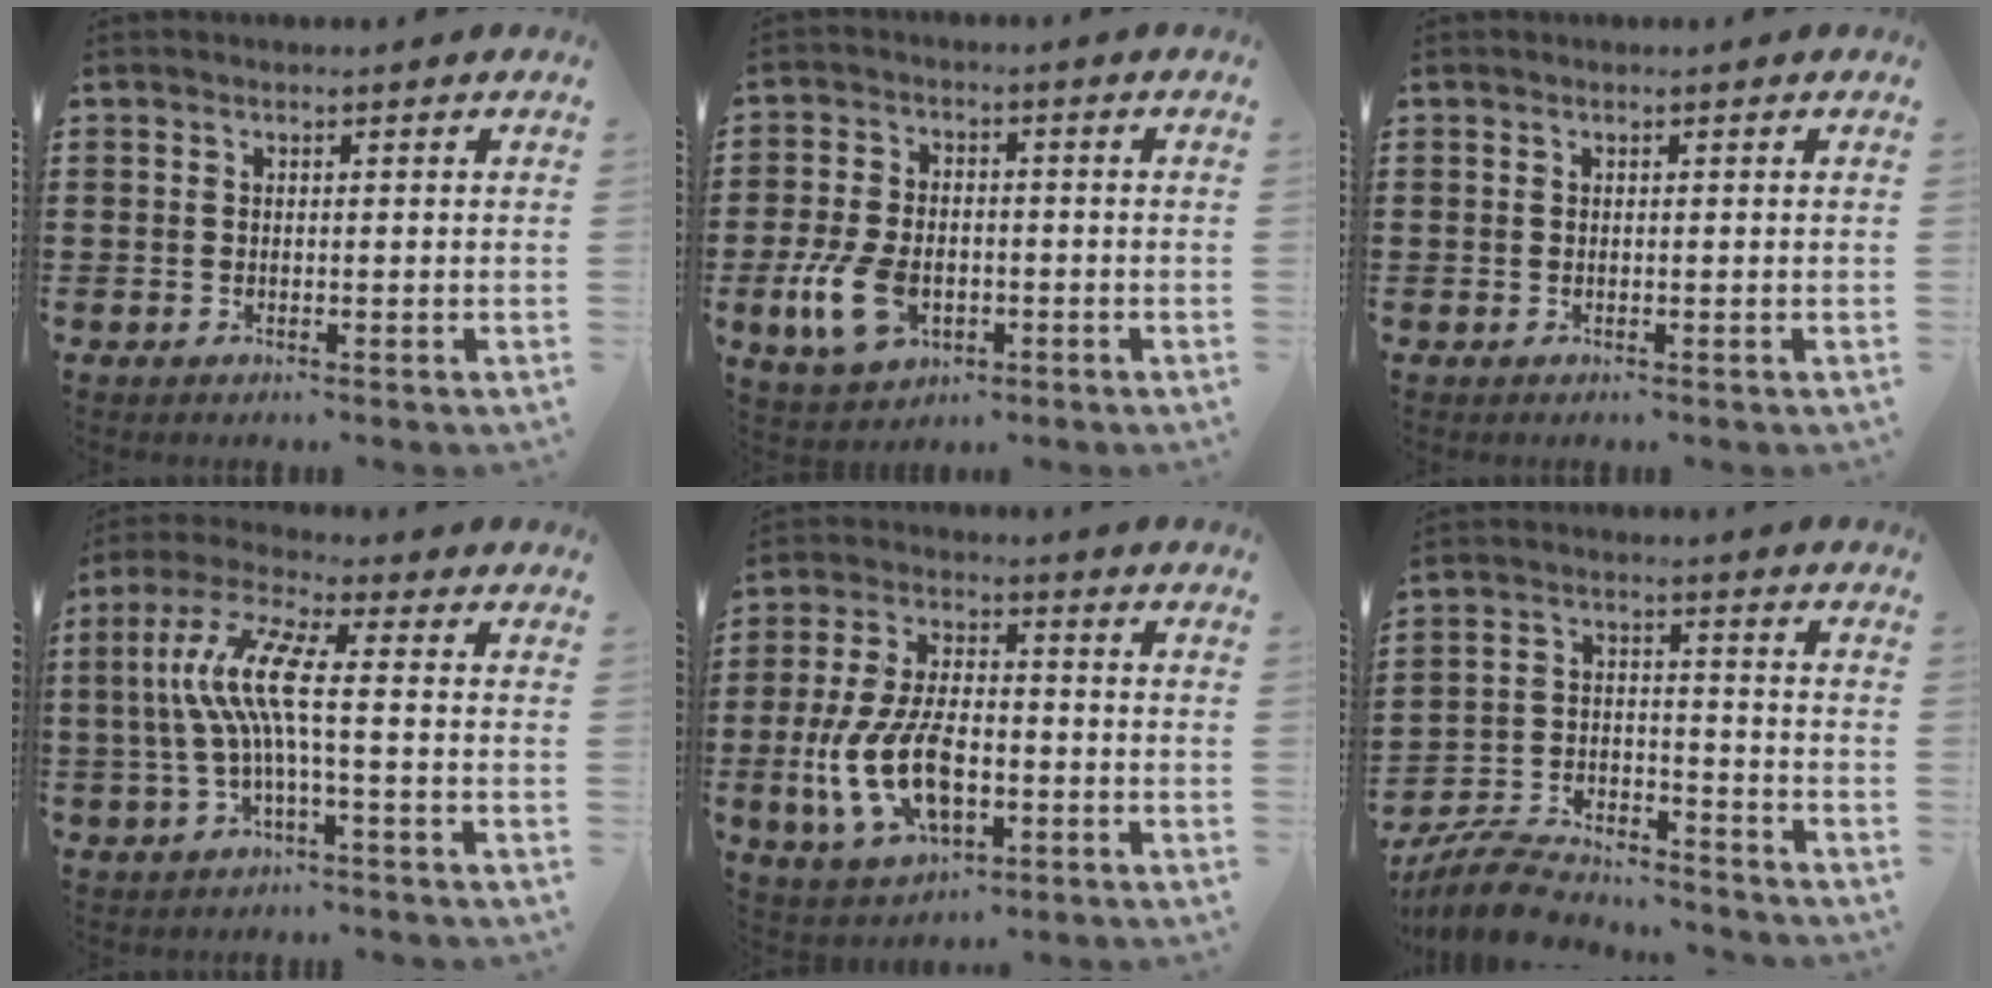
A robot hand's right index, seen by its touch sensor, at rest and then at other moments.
{"total": 9.0, "force": [-2.8, 5.5, 6.5], "torque": [-0.155, -0.001, -0.053]}
{"total": 0.0}
{"total": 9.3, "force": [-0.5, 1.3, 9.2], "torque": [-0.210, -0.012, -0.024]}
{"total": 12.0, "force": [-3.2, 6.1, 9.8], "torque": [-0.230, -0.007, -0.062]}
{"total": 7.3, "force": [-6.9, 1.4, 1.6], "torque": [-0.039, 0.013, -0.137]}